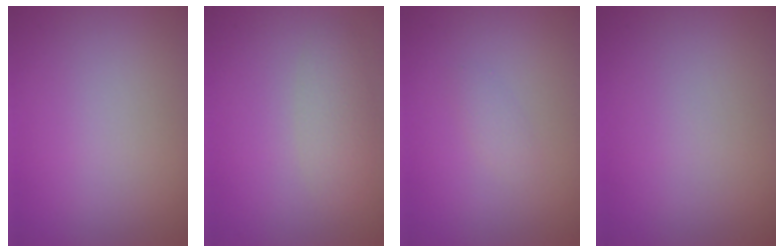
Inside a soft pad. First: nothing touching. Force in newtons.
{"total": 2.2, "press": 2.2, "slide": 0.1}
{"total": 0.8, "press": 0.8, "slide": 0.1}
{"total": 0.0}